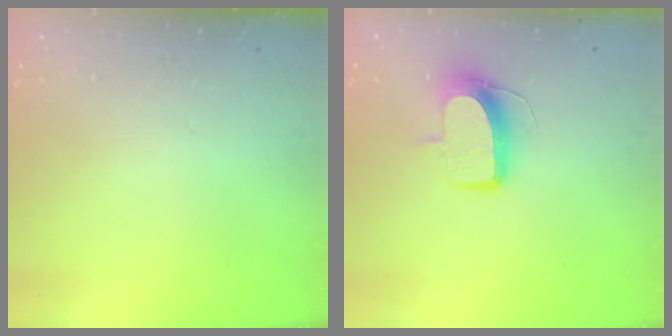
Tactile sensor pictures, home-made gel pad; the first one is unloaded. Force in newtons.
{"total": 10.1, "press": 10.1, "slide": 0.2}